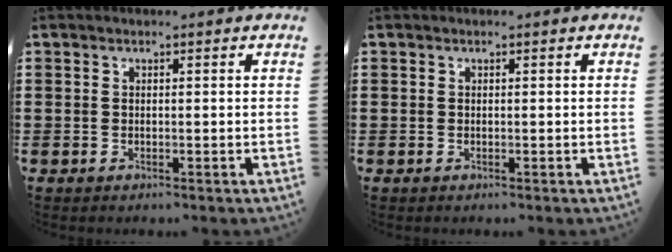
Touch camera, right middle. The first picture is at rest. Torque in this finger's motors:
{"motor_torque": [0.00, -0.01, 0.00, 0.00]}